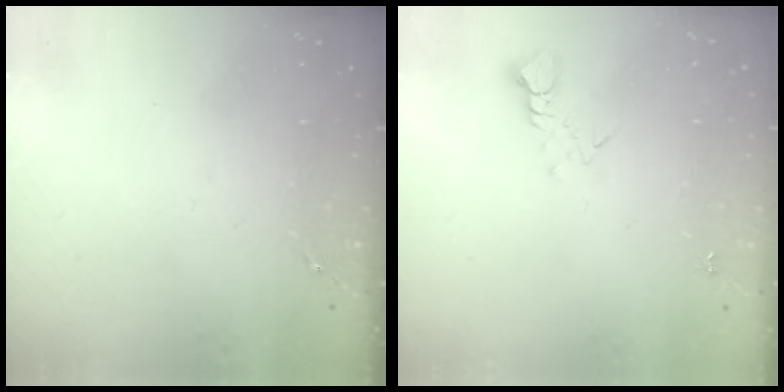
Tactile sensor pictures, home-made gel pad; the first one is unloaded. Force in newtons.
{"total": 3.9, "press": 3.9, "slide": 0.3}